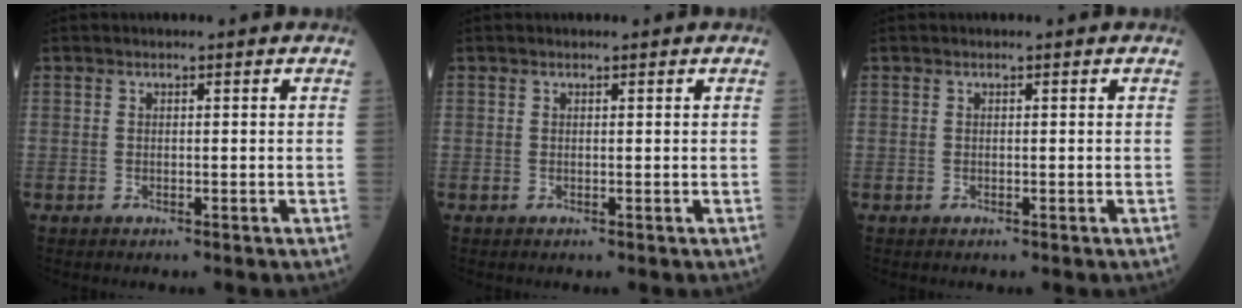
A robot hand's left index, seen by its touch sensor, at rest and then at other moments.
{"total": 0.0}
{"total": 0.0}